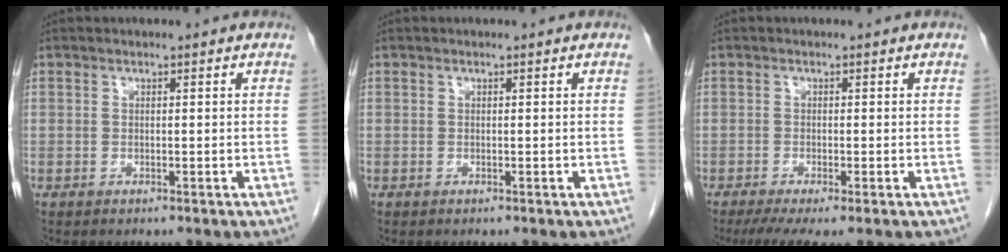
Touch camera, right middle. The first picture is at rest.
{"total": 0.0}
{"total": 5.2, "force": [-3.6, 0.5, 3.7], "torque": [-0.056, -0.015, -0.059]}